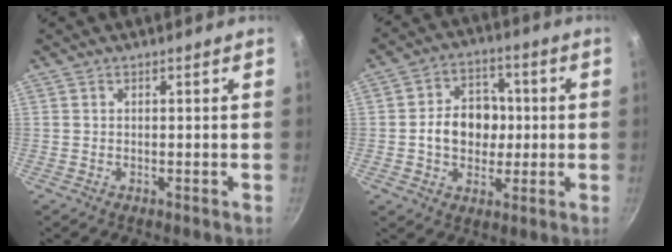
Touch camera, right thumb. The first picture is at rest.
{"total": 11.0, "force": [-0.2, 8.8, 6.6], "torque": [-0.066, 0.014, -0.009]}